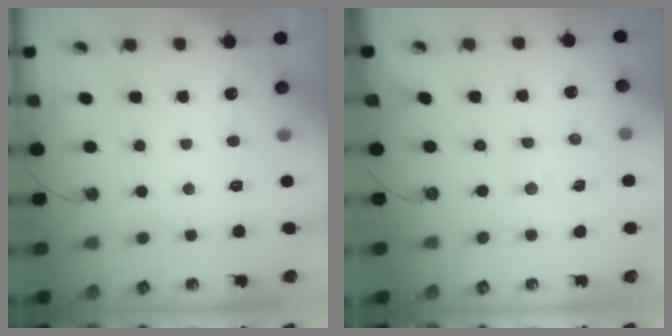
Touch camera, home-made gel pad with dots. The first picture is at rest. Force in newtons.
{"total": 3.2, "press": 3.2, "slide": 0.4}